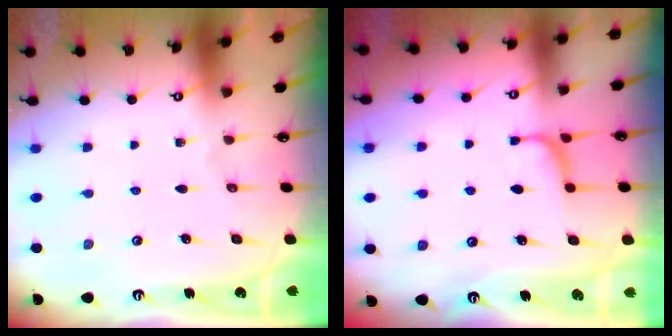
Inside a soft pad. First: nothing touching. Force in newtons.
{"total": 1.9, "press": 1.8, "slide": 0.6}